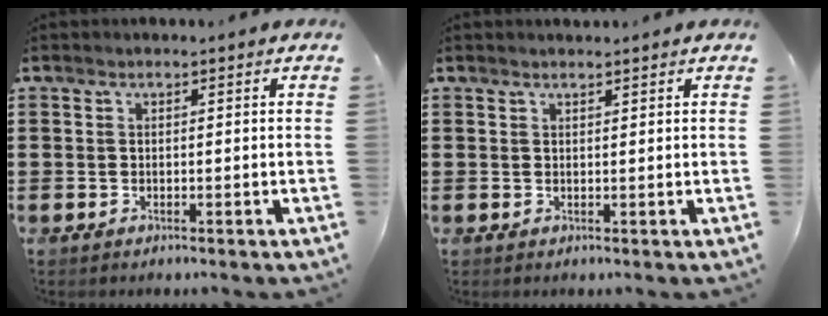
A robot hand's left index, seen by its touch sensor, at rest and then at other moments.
{"total": 0.8, "force": [0.8, 0.0, 0.2], "torque": [-0.007, -0.001, 0.016]}